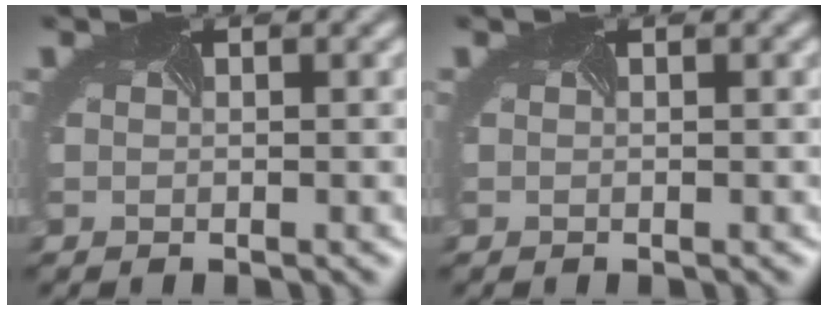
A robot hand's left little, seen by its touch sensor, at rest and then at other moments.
{"total": 0.0}